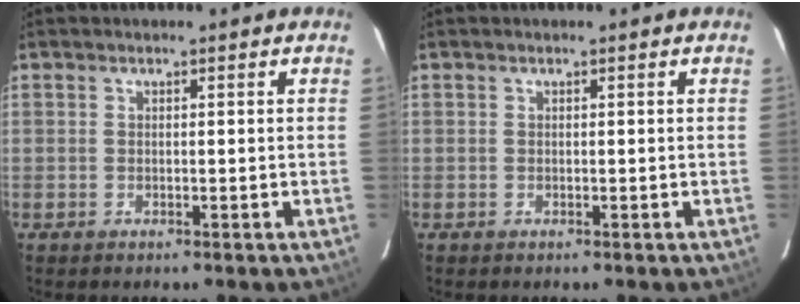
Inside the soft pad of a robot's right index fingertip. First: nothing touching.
{"total": 0.0}